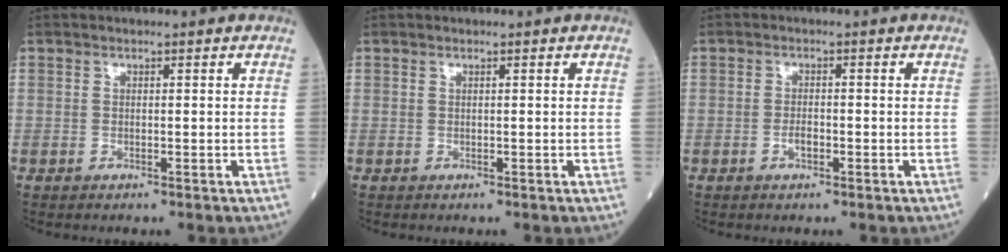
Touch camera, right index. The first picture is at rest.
{"total": 0.0}
{"total": 1.8, "force": [-0.7, 0.7, 1.4], "torque": [-0.024, 0.004, -0.012]}